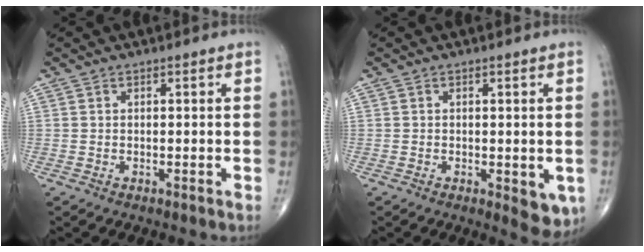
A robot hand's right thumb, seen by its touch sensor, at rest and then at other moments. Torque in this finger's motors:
{"motor_torque": [0.68, 0.79, 0.38, -0.32, 0.14]}